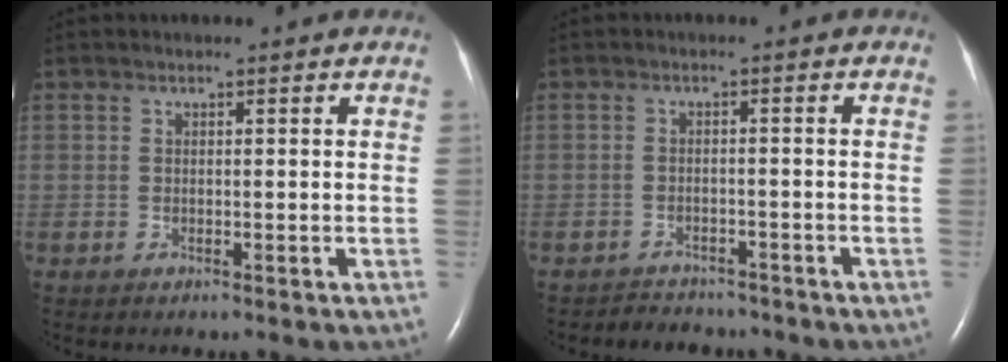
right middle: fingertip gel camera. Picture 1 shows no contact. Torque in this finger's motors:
{"motor_torque": [-0.15, 0.15, -0.04, 0.00]}